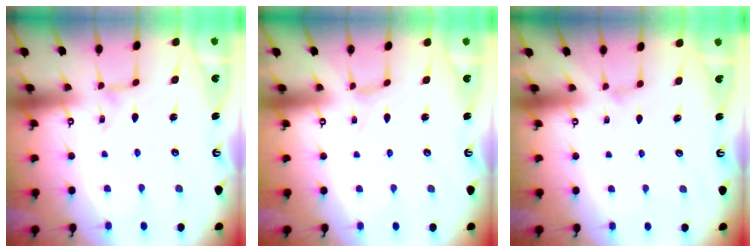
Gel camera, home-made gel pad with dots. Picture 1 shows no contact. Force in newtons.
{"total": 0.0}
{"total": 1.6, "press": 1.6, "slide": 0.4}